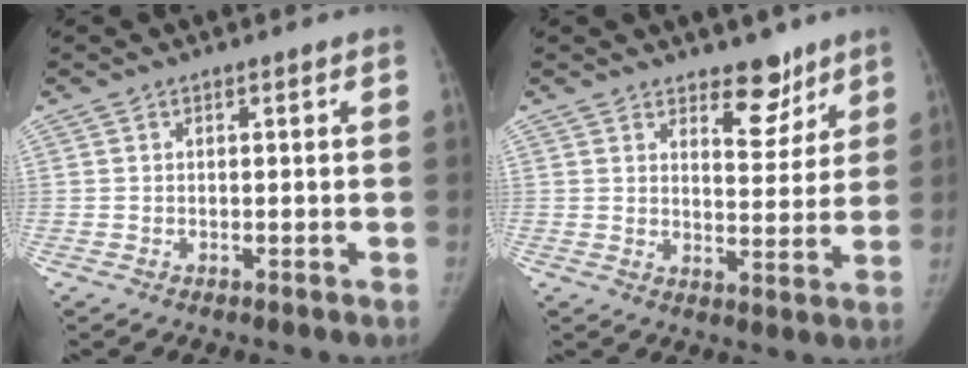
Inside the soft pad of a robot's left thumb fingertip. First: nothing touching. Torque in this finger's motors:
{"motor_torque": [0.17, -0.18, 0.47, -0.64, 0.11]}